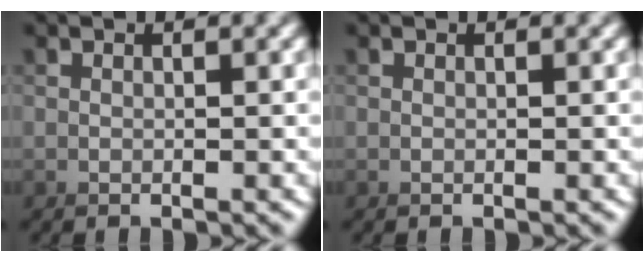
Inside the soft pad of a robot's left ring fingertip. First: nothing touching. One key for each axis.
{"total": 0.0}